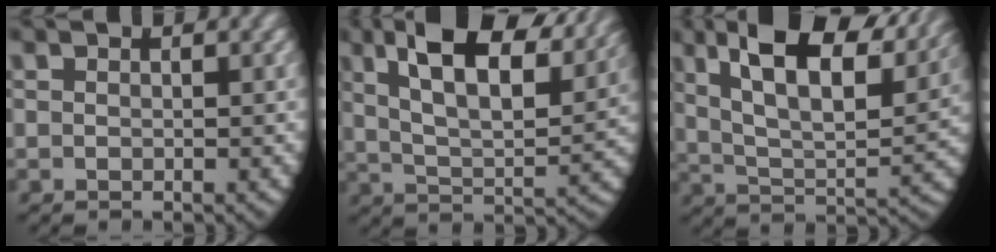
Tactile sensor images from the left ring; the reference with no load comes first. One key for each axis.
{"total": 10.6, "fx": 6.2, "fy": 4.3, "fz": 7.4, "tx": -0.139, "ty": 0.006, "tz": 0.094}
{"total": 11.6, "fx": 6.5, "fy": 5.2, "fz": 8.1, "tx": -0.162, "ty": -0.002, "tz": 0.103}